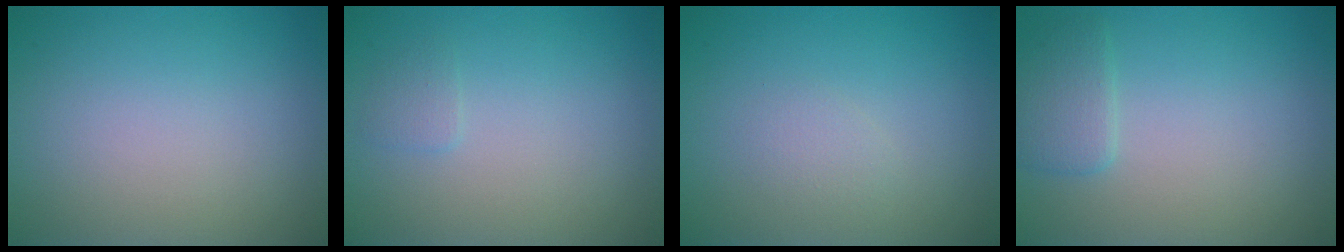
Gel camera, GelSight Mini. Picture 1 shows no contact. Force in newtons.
{"total": 0.8, "press": 0.8, "slide": 0.1}
{"total": 1.0, "press": 1.0, "slide": 0.0}
{"total": 1.9, "press": 1.9, "slide": 0.1}